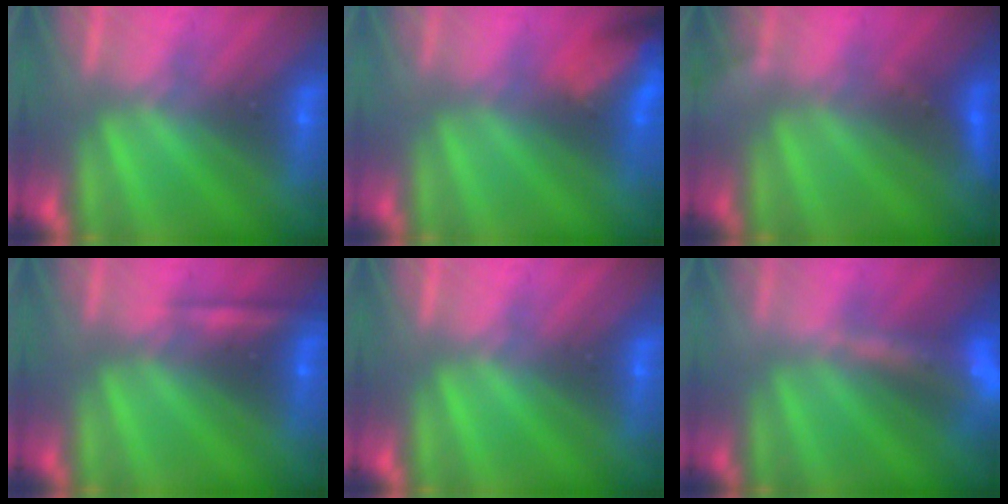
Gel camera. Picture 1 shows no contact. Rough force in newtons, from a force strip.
{"total": 7.8}
{"total": 2.9}
{"total": 2.2}
{"total": 0.0}
{"total": 9.1}